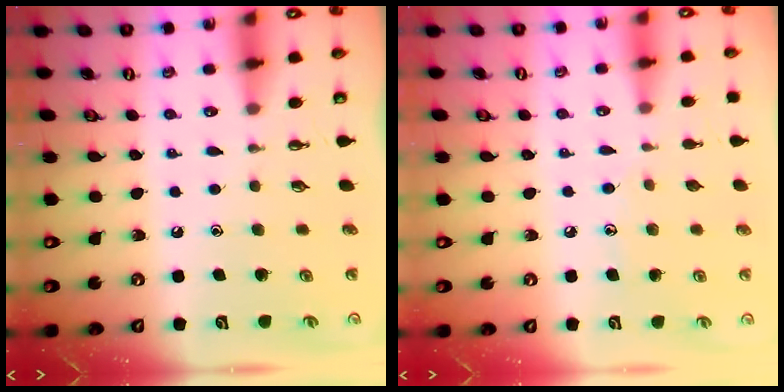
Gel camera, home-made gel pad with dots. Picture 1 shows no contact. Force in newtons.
{"total": 6.1, "press": 6.1, "slide": 0.5}